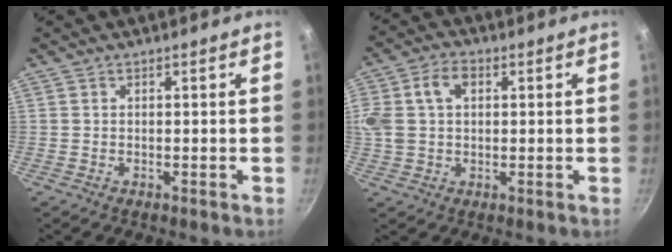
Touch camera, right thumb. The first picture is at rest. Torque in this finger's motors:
{"motor_torque": [1.11, 1.66, 1.02, 0.61, 0.09]}